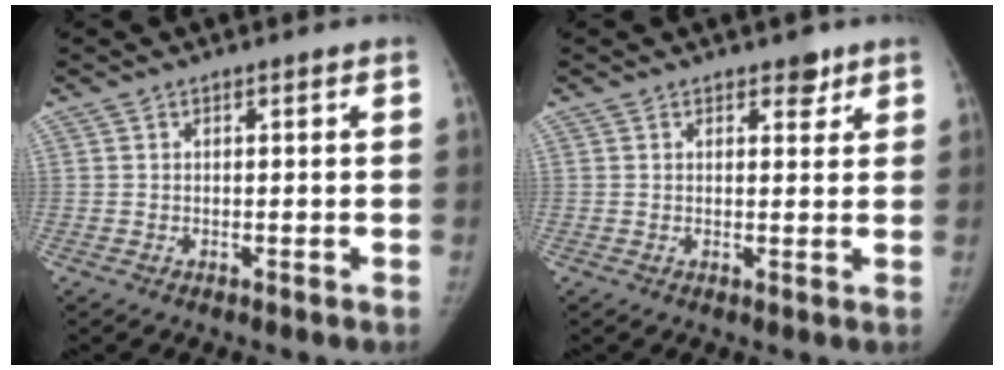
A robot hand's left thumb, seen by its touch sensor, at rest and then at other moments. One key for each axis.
{"total": 2.4, "fx": 1.7, "fy": 1.4, "fz": 1.1, "tx": 0.003, "ty": -0.009, "tz": 0.021}